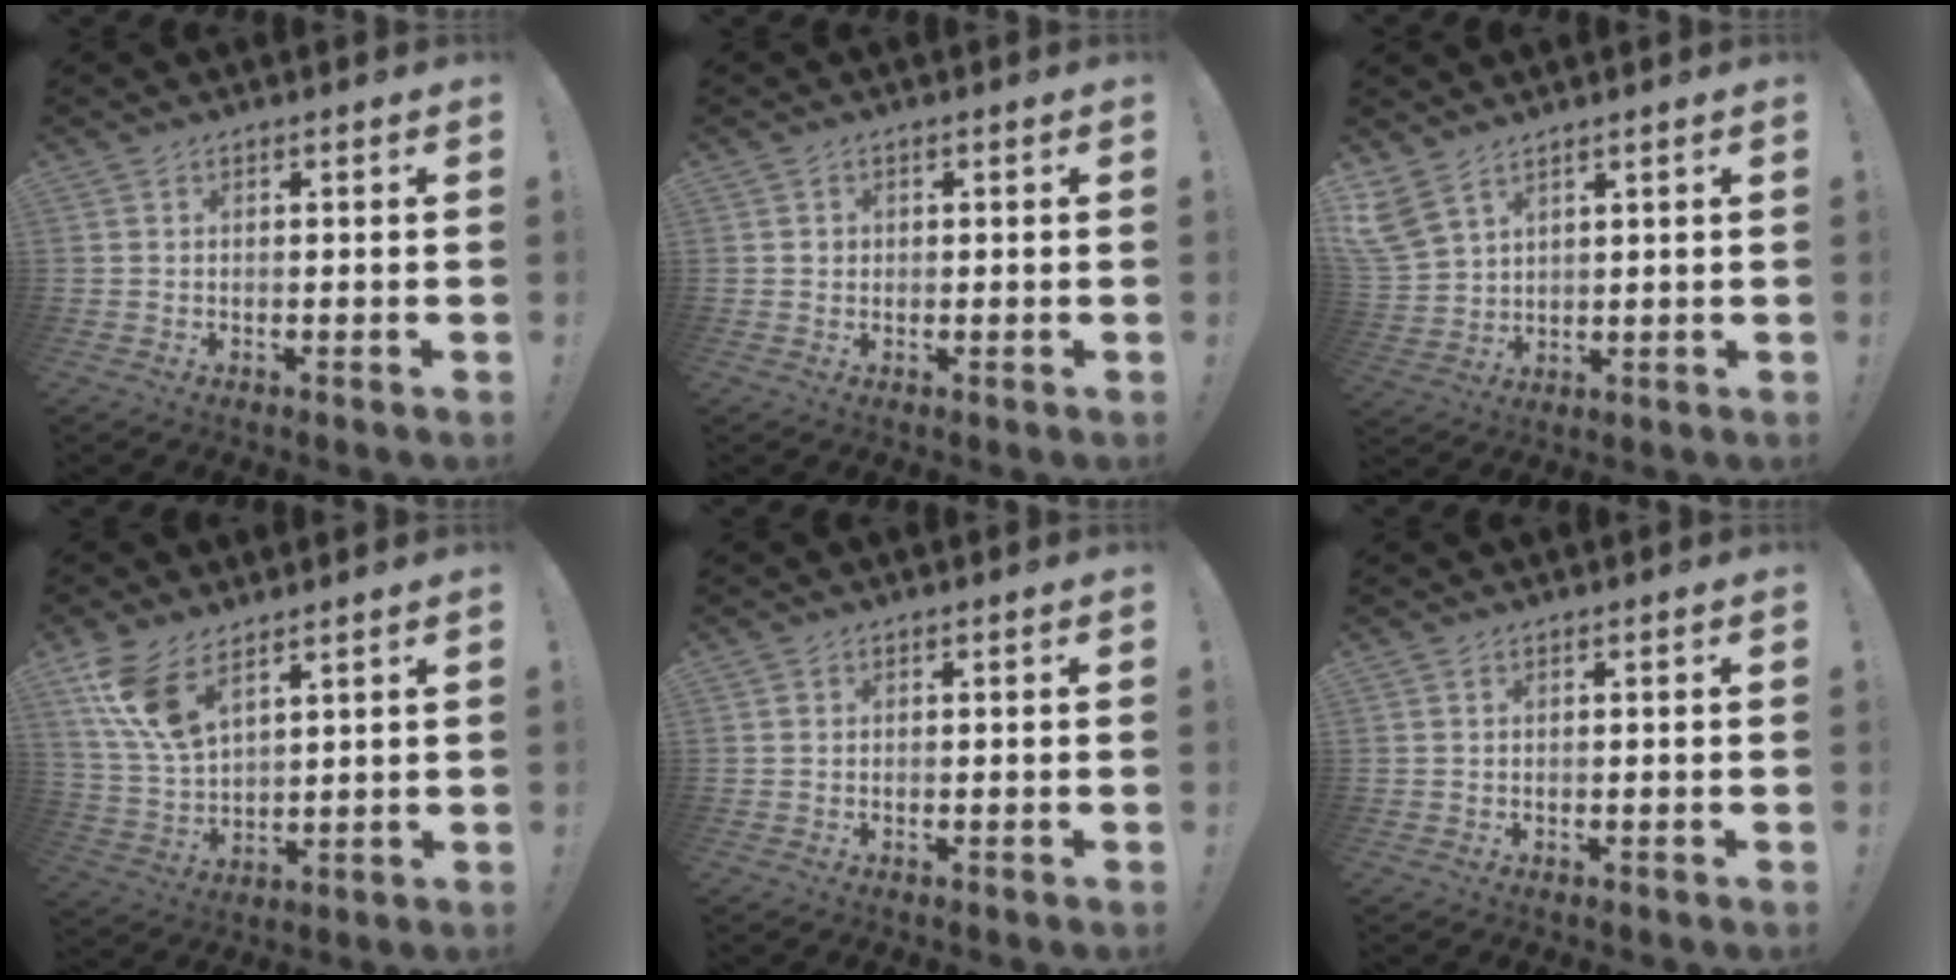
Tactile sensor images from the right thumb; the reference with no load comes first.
{"total": 1.4, "force": [0.2, 1.4, 0.2], "torque": [0.002, 0.001, 0.002]}
{"total": 7.1, "force": [5.2, 3.6, 3.3], "torque": [-0.077, -0.022, 0.108]}
{"total": 12.6, "force": [7.6, 5.9, 8.0], "torque": [-0.168, -0.031, 0.146]}
{"total": 0.5, "force": [0.3, 0.4, 0.0], "torque": [0.008, -0.002, 0.004]}
{"total": 0.0}